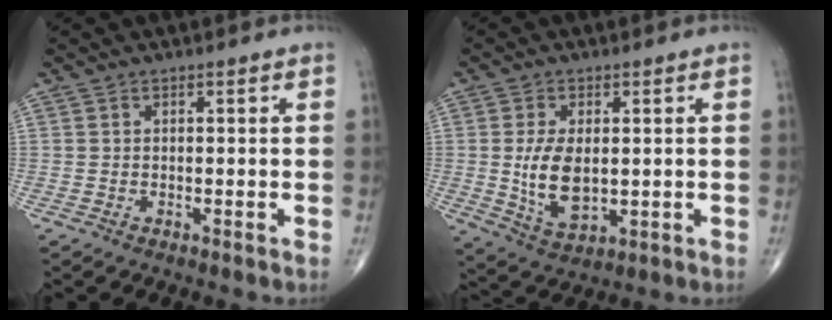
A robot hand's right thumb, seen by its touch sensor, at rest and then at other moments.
{"total": 8.9, "force": [0.2, 4.8, 7.5], "torque": [-0.137, -0.014, 0.017]}